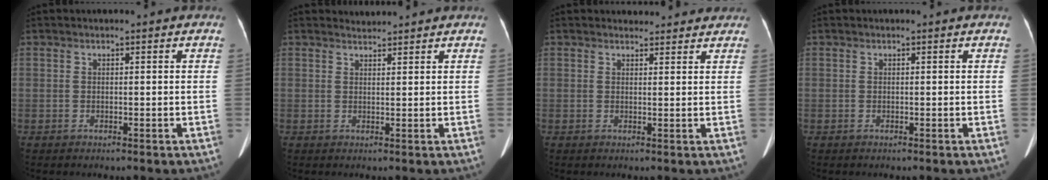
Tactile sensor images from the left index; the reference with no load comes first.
{"total": 1.3, "force": [1.3, 0.0, -0.4], "torque": [-0.006, 0.005, 0.025]}
{"total": 4.5, "force": [4.3, 1.5, 0.3], "torque": [0.000, 0.011, 0.044]}
{"total": 0.0}